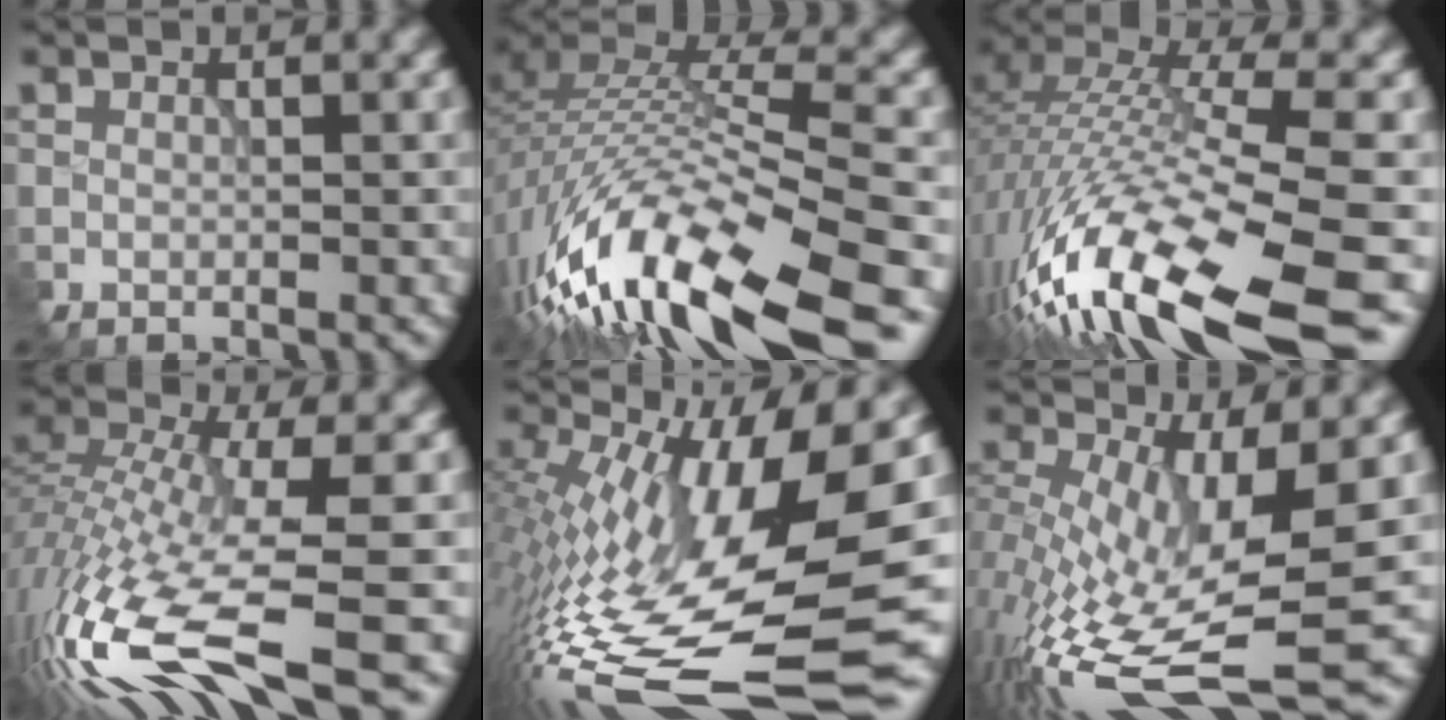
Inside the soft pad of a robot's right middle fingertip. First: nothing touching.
{"total": 16.2, "force": [-8.9, 5.2, 12.5], "torque": [-0.259, -0.019, -0.137]}
{"total": 15.9, "force": [-7.2, 5.1, 13.2], "torque": [-0.290, -0.025, -0.102]}
{"total": 14.2, "force": [-6.6, 4.5, 11.8], "torque": [-0.269, -0.016, -0.107]}
{"total": 16.7, "force": [-2.3, 5.8, 15.5], "torque": [-0.291, -0.006, -0.042]}
{"total": 12.8, "force": [-3.3, 4.0, 11.6], "torque": [-0.236, -0.025, -0.048]}